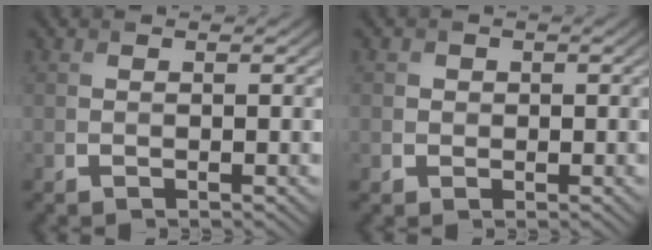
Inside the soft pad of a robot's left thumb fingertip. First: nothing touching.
{"total": 1.7, "force": [0.2, 1.7, 0.2], "torque": [0.000, -0.004, 0.005]}